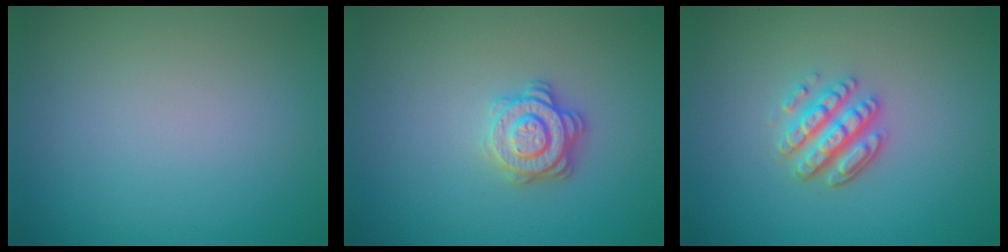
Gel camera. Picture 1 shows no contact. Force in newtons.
{"total": 2.9, "press": 2.8, "slide": 0.9}
{"total": 3.7, "press": 3.1, "slide": 2.0}